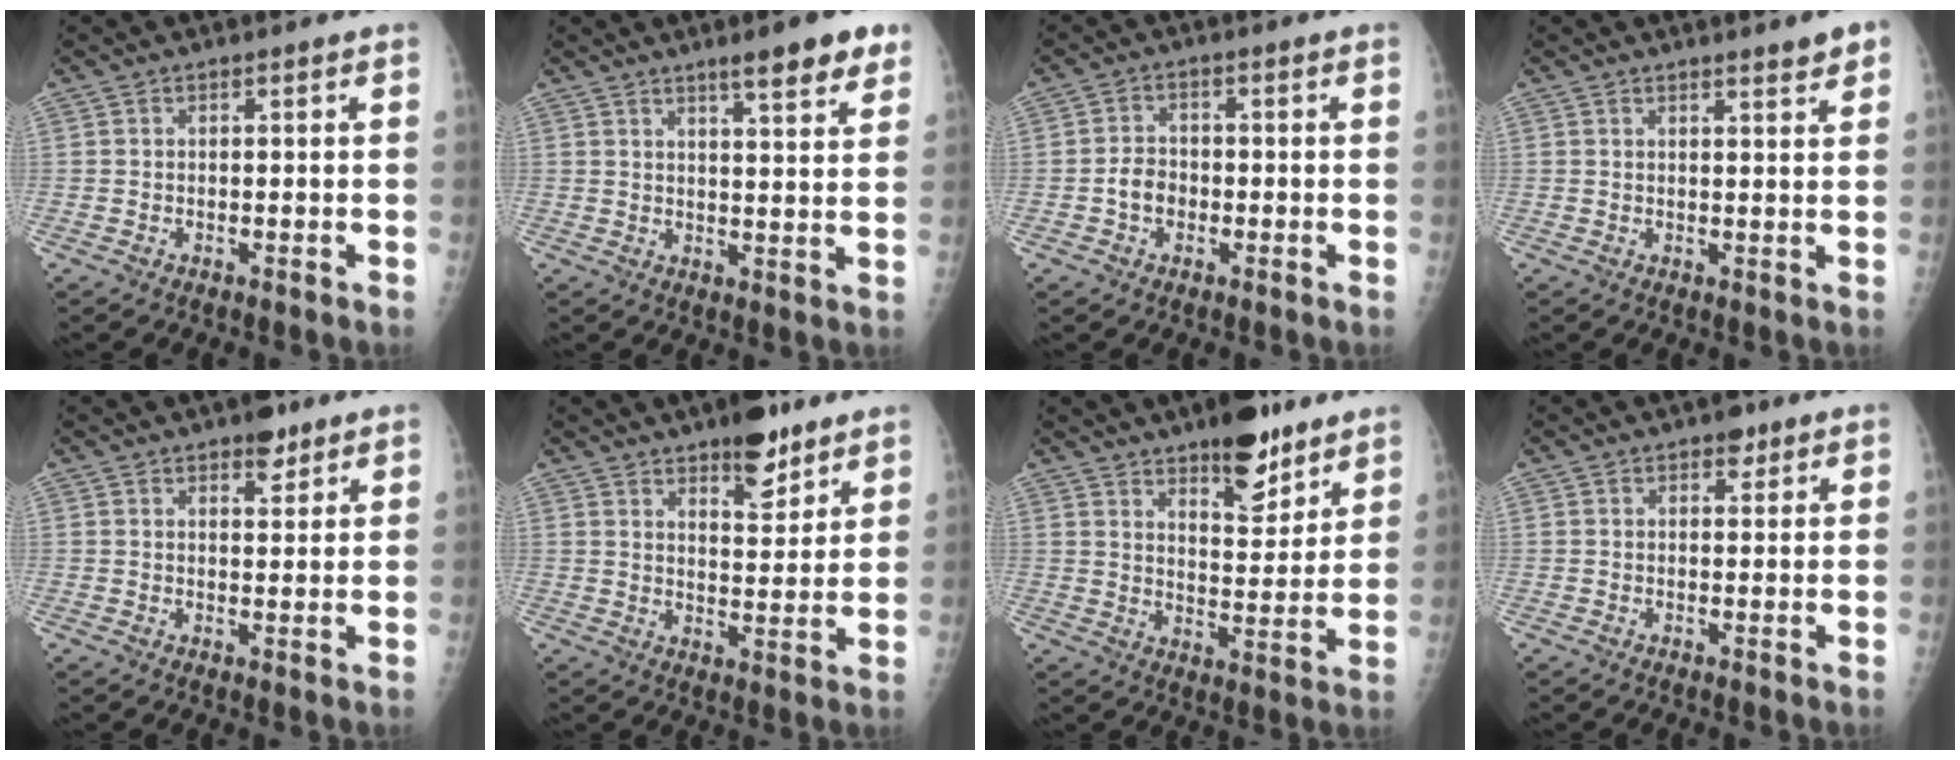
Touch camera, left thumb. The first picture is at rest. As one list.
[{"total": 8.8, "force": [5.9, 1.4, 6.4], "torque": [-0.075, -0.030, 0.081]}, {"total": 3.8, "force": [-1.0, 3.0, 2.1], "torque": [-0.025, 0.012, -0.022]}, {"total": 3.2, "force": [2.4, 0.3, 2.1], "torque": [-0.022, -0.017, 0.031]}, {"total": 4.5, "force": [3.1, 2.1, 2.4], "torque": [-0.016, -0.017, 0.045]}, {"total": 9.6, "force": [6.7, 3.8, 5.8], "torque": [-0.061, -0.044, 0.102]}, {"total": 12.6, "force": [8.9, 4.9, 7.5], "torque": [-0.075, -0.060, 0.137]}, {"total": 2.6, "force": [1.7, 1.5, 1.2], "torque": [-0.001, -0.007, 0.020]}]